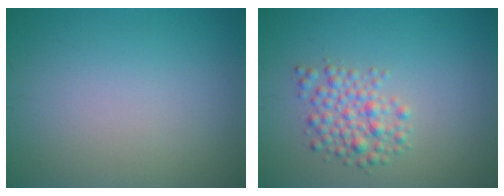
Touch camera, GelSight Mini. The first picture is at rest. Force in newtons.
{"total": 3.1, "press": 3.1, "slide": 0.1}